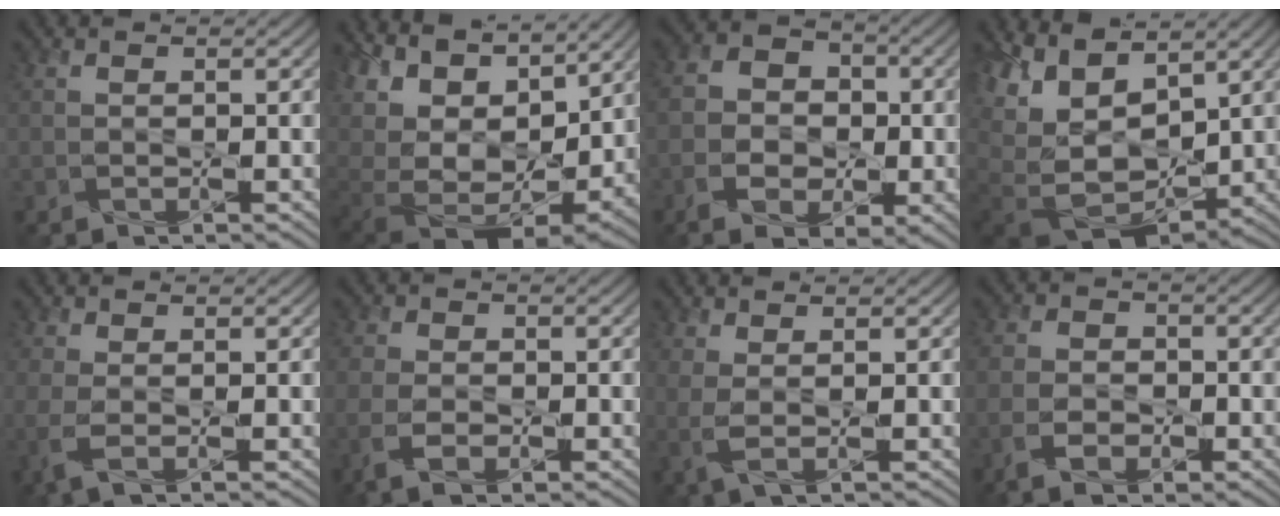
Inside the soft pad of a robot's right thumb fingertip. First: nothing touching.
{"total": 14.8, "force": [6.0, 8.4, 10.6], "torque": [-0.249, 0.037, 0.140]}
{"total": 8.1, "force": [-2.4, 6.0, 4.8], "torque": [-0.099, -0.013, -0.044]}
{"total": 13.1, "force": [2.2, 8.9, 9.4], "torque": [-0.224, -0.004, 0.091]}
{"total": 2.8, "force": [-0.2, 0.9, 2.6], "torque": [-0.073, -0.006, -0.008]}
{"total": 4.6, "force": [-1.5, 2.6, 3.5], "torque": [-0.090, -0.008, -0.031]}
{"total": 2.6, "force": [0.9, 0.6, 2.3], "torque": [-0.050, 0.003, 0.017]}
{"total": 4.8, "force": [-2.0, 3.0, 3.2], "torque": [-0.070, -0.009, -0.041]}